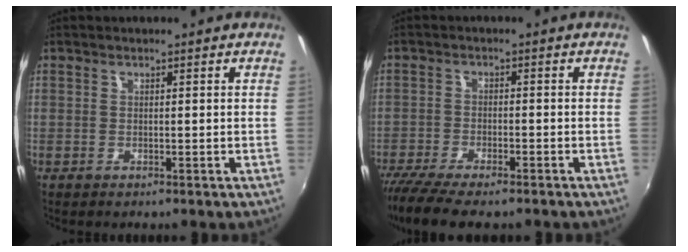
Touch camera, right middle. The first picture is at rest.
{"total": 10.3, "force": [-8.5, 2.3, 5.5], "torque": [-0.131, -0.043, -0.149]}